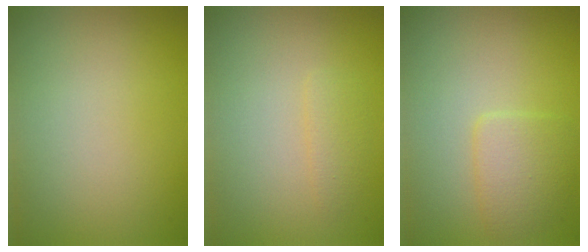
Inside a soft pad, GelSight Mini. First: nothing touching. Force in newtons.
{"total": 1.1, "press": 1.1, "slide": 0.1}
{"total": 2.4, "press": 2.4, "slide": 0.2}